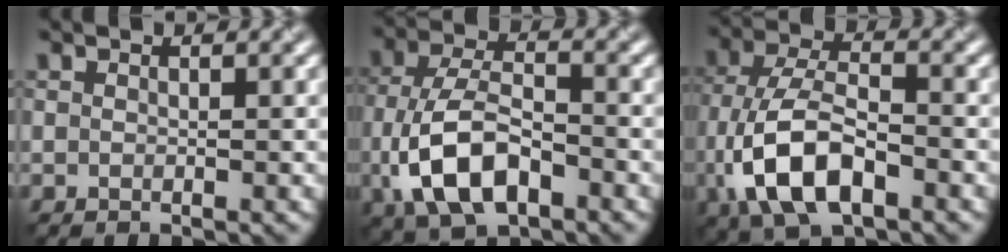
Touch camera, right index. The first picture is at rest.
{"total": 8.2, "force": [-2.9, 4.5, 6.3], "torque": [-0.135, 0.005, -0.060]}
{"total": 9.2, "force": [-3.0, 4.8, 7.2], "torque": [-0.157, 0.004, -0.064]}